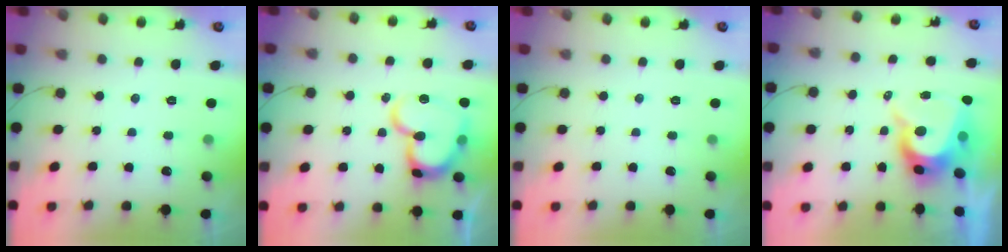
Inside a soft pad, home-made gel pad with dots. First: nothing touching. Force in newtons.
{"total": 15.9, "press": 15.8, "slide": 1.9}
{"total": 0.0}
{"total": 10.2, "press": 10.2, "slide": 0.7}